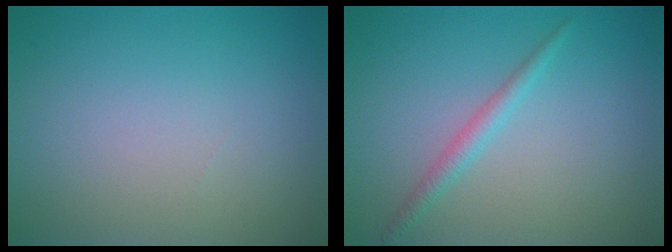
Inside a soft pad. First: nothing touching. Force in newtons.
{"total": 1.5, "press": 1.5, "slide": 0.0}